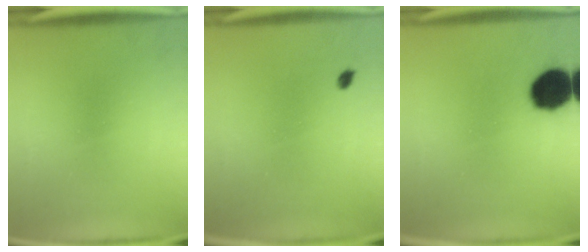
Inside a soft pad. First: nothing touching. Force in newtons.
{"total": 1.0}
{"total": 13.4}